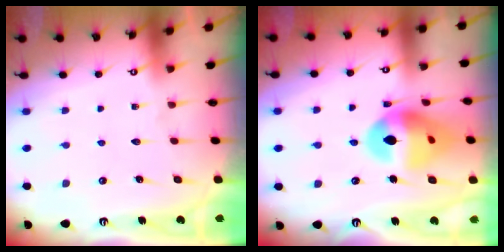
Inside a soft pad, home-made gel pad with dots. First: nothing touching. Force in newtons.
{"total": 16.3, "press": 16.2, "slide": 1.7}